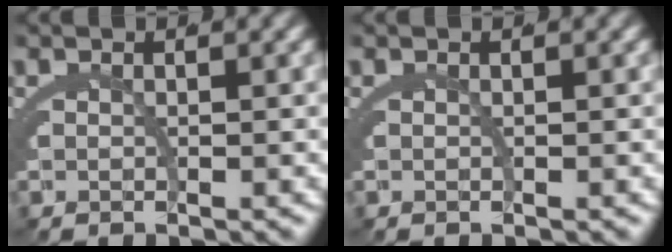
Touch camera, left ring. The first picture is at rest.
{"total": 0.0}